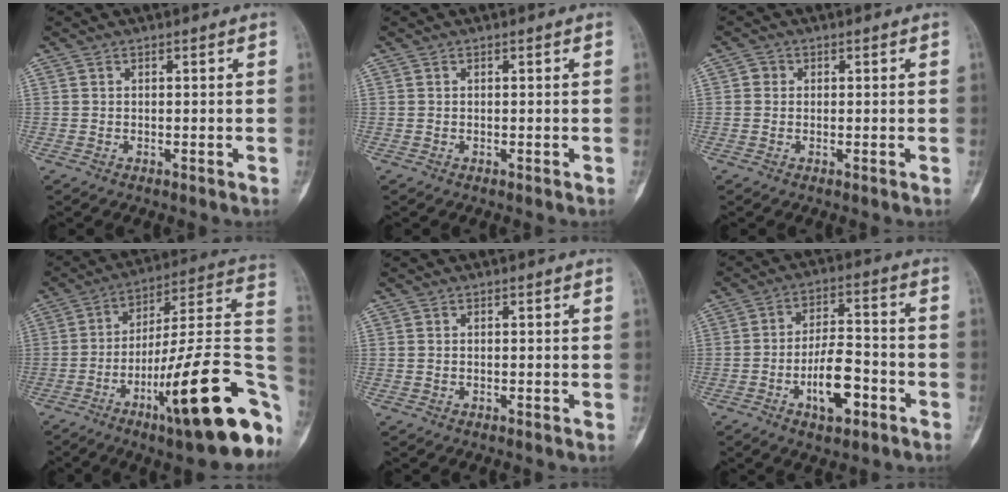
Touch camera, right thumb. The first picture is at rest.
{"total": 0.0}
{"total": 1.3, "force": [0.1, 1.2, 0.4], "torque": [0.000, 0.003, -0.001]}
{"total": 27.0, "force": [-10.1, 5.7, 24.4], "torque": [-0.294, 0.047, -0.148]}
{"total": 0.0}
{"total": 10.2, "force": [-4.4, 4.4, 8.0], "torque": [-0.129, 0.031, -0.071]}